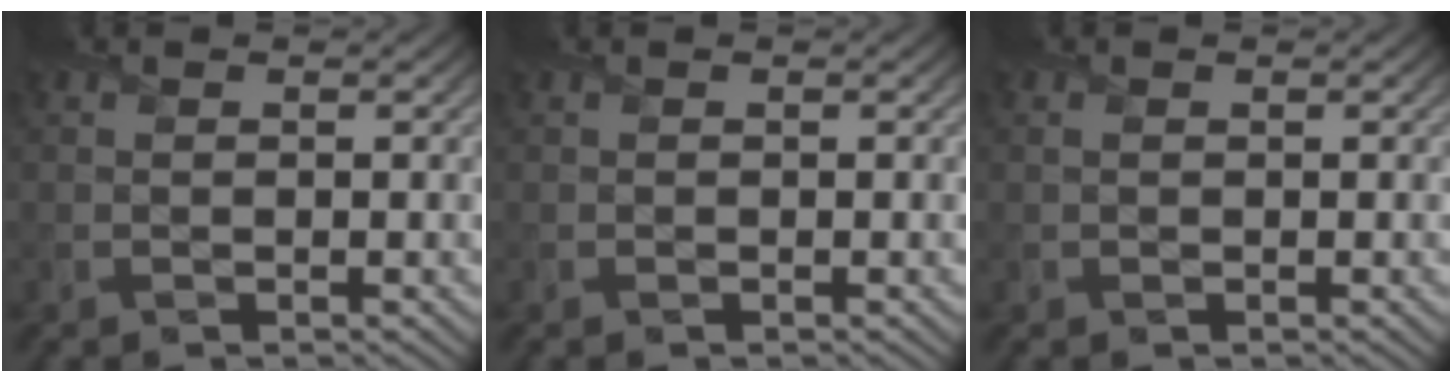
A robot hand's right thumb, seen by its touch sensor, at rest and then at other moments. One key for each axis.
{"total": 0.0}
{"total": 0.0}